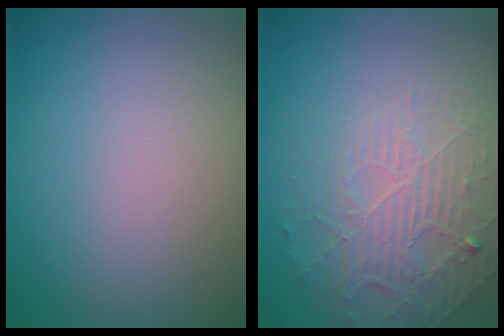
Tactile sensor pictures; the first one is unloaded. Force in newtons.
{"total": 2.6, "press": 2.0, "slide": 1.7}